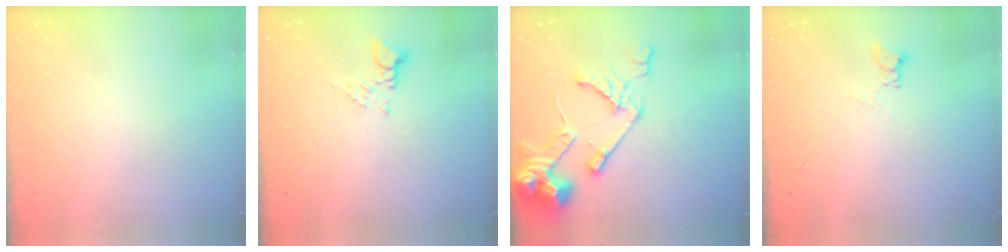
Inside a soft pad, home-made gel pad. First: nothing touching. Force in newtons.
{"total": 2.8, "press": 2.8, "slide": 0.5}
{"total": 16.4, "press": 16.3, "slide": 1.8}
{"total": 2.2, "press": 2.2, "slide": 0.3}